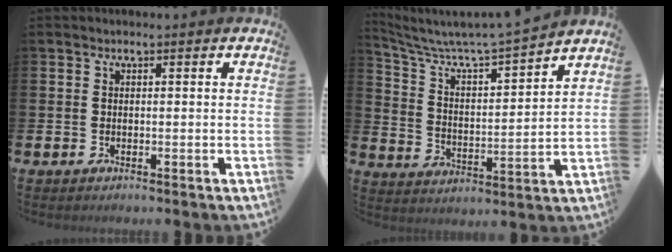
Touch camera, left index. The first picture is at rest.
{"total": 6.4, "force": [6.0, 0.3, 2.1], "torque": [-0.071, -0.052, 0.095]}